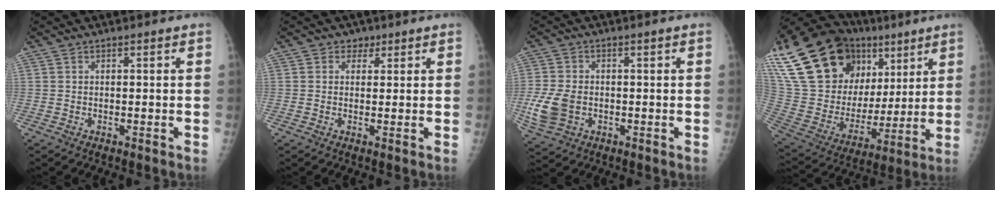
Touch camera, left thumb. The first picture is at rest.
{"total": 1.8, "force": [1.0, 1.5, 0.2], "torque": [0.013, -0.003, 0.007]}
{"total": 7.6, "force": [-1.3, 5.4, 5.1], "torque": [-0.115, 0.000, -0.021]}
{"total": 34.6, "force": [17.0, 21.3, 21.3], "torque": [-0.407, 0.033, 0.312]}